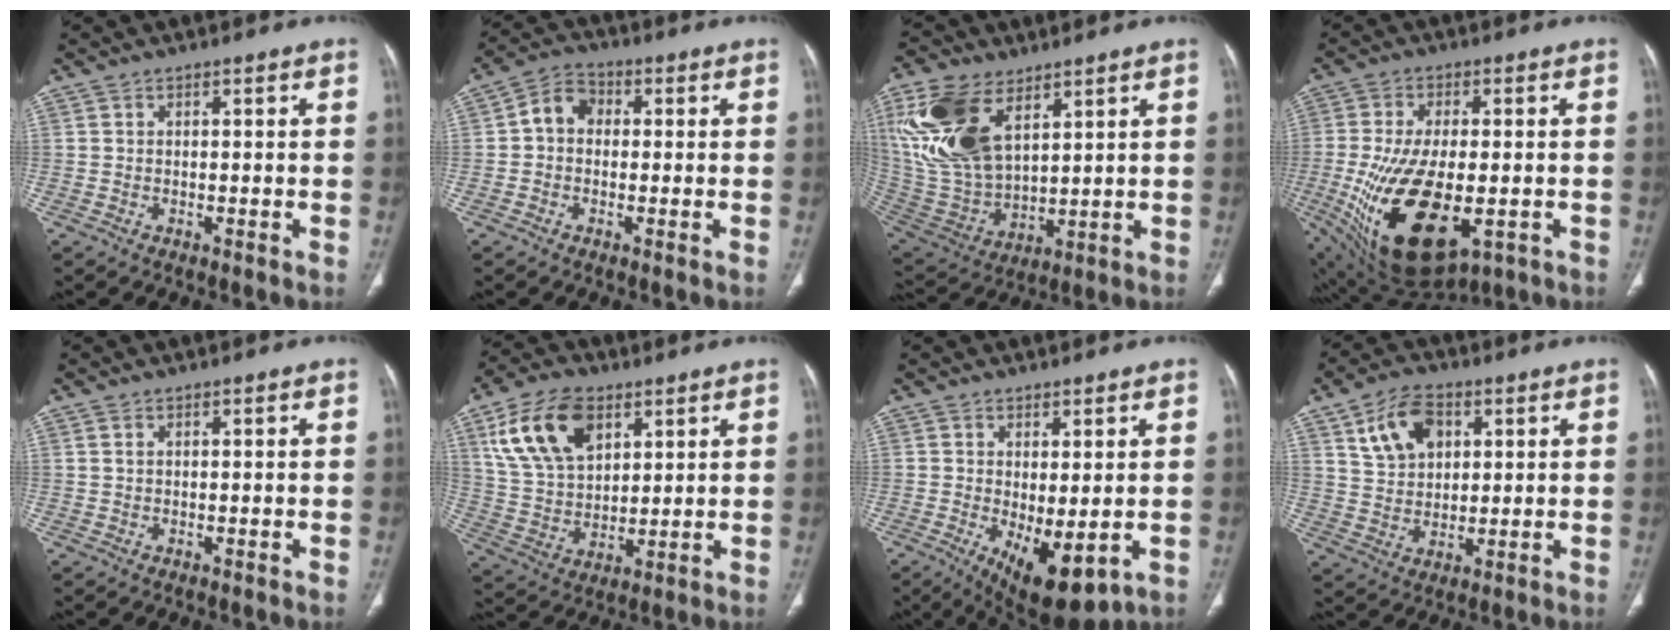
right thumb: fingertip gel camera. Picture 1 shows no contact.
{"total": 5.7, "force": [0.1, 4.5, 3.4], "torque": [-0.046, 0.018, -0.010]}
{"total": 20.4, "force": [9.3, 11.4, 14.2], "torque": [-0.291, -0.033, 0.193]}
{"total": 20.5, "force": [-5.0, 10.1, 17.1], "torque": [-0.327, -0.014, -0.056]}
{"total": 0.6, "force": [0.3, 0.3, 0.4], "torque": [-0.009, 0.007, 0.007]}
{"total": 16.1, "force": [7.4, 9.7, 10.5], "torque": [-0.175, -0.018, 0.147]}
{"total": 9.8, "force": [-2.0, 4.1, 8.6], "torque": [-0.127, -0.017, -0.010]}
{"total": 10.2, "force": [4.2, 6.8, 6.3], "torque": [-0.092, -0.008, 0.081]}